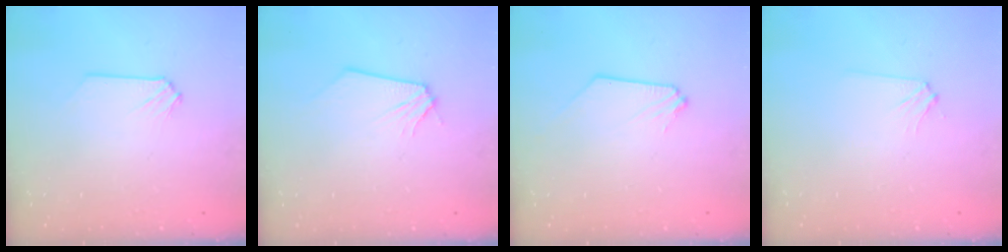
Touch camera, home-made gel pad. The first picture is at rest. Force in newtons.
{"total": 0.0}
{"total": 0.0}
{"total": 3.7, "press": 3.6, "slide": 0.6}